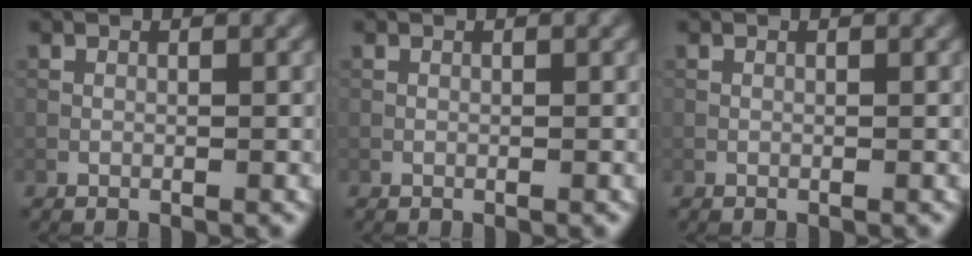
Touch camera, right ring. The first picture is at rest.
{"total": 0.0}
{"total": 0.0}